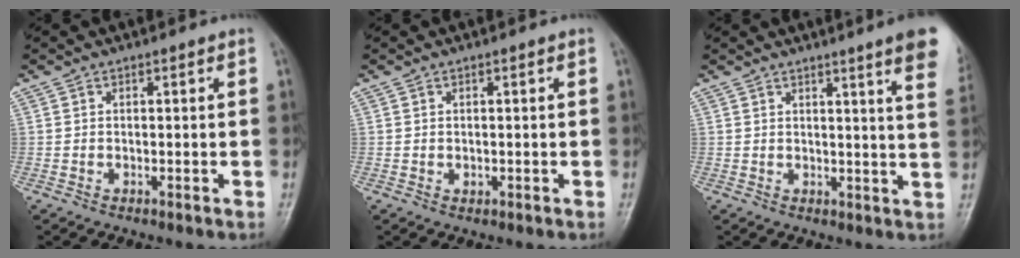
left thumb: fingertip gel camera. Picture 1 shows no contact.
{"total": 0.9, "force": [0.1, 0.7, 0.6], "torque": [-0.006, -0.001, 0.003]}
{"total": 10.3, "force": [6.7, 0.3, 7.8], "torque": [-0.085, -0.025, 0.064]}